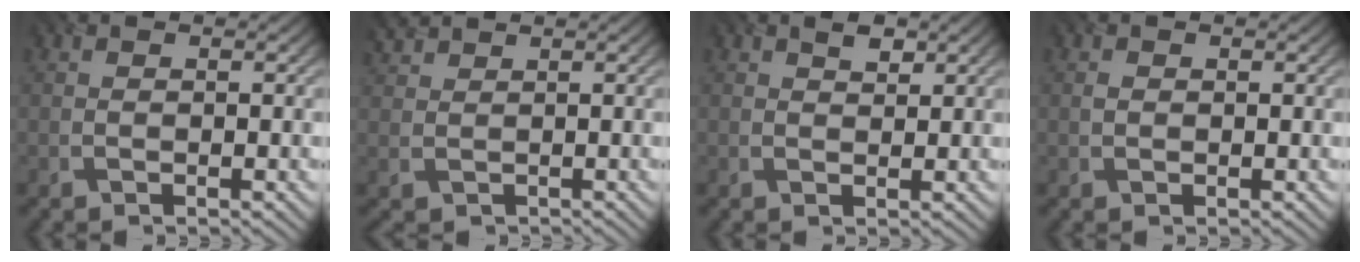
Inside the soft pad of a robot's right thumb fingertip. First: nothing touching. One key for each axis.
{"total": 2.4, "fx": 1.9, "fy": 1.3, "fz": 0.7, "tx": -0.023, "ty": 0.009, "tz": 0.039}
{"total": 1.7, "fx": 1.1, "fy": 0.8, "fz": 1.0, "tx": -0.017, "ty": -0.001, "tz": 0.019}
{"total": 0.7, "fx": 0.1, "fy": 0.6, "fz": 0.3, "tx": -0.010, "ty": -0.001, "tz": 0.002}